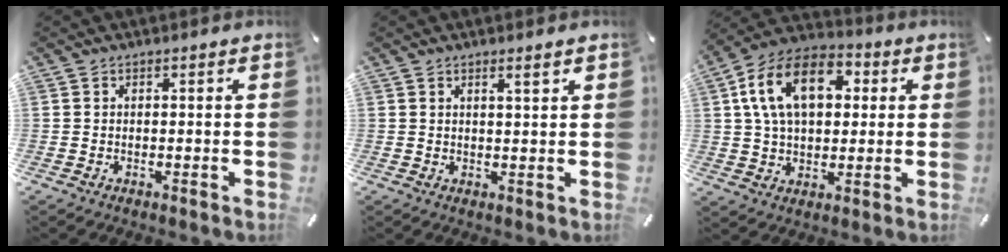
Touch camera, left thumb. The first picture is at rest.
{"total": 2.1, "force": [1.5, 0.1, 1.5], "torque": [-0.030, 0.000, 0.025]}
{"total": 16.0, "force": [4.3, 10.7, 11.2], "torque": [-0.224, 0.012, 0.073]}